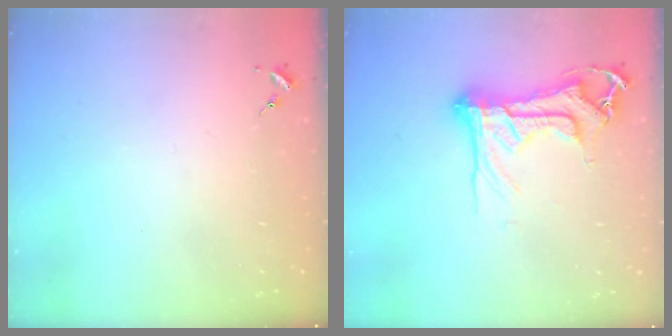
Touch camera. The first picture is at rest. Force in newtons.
{"total": 15.8, "press": 15.7, "slide": 1.5}